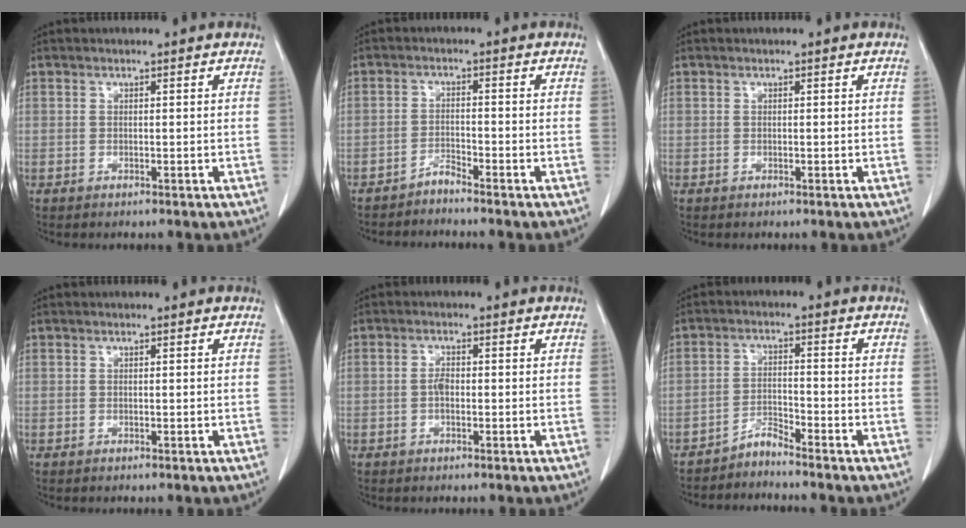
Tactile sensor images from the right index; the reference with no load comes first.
{"total": 2.1, "force": [-2.0, -0.4, 0.3], "torque": [-0.005, -0.004, -0.040]}
{"total": 0.0}
{"total": 0.0}
{"total": 1.7, "force": [-0.2, 0.8, 1.5], "torque": [-0.025, 0.004, -0.003]}
{"total": 2.9, "force": [-2.9, -0.6, 0.3], "torque": [-0.005, -0.015, -0.055]}